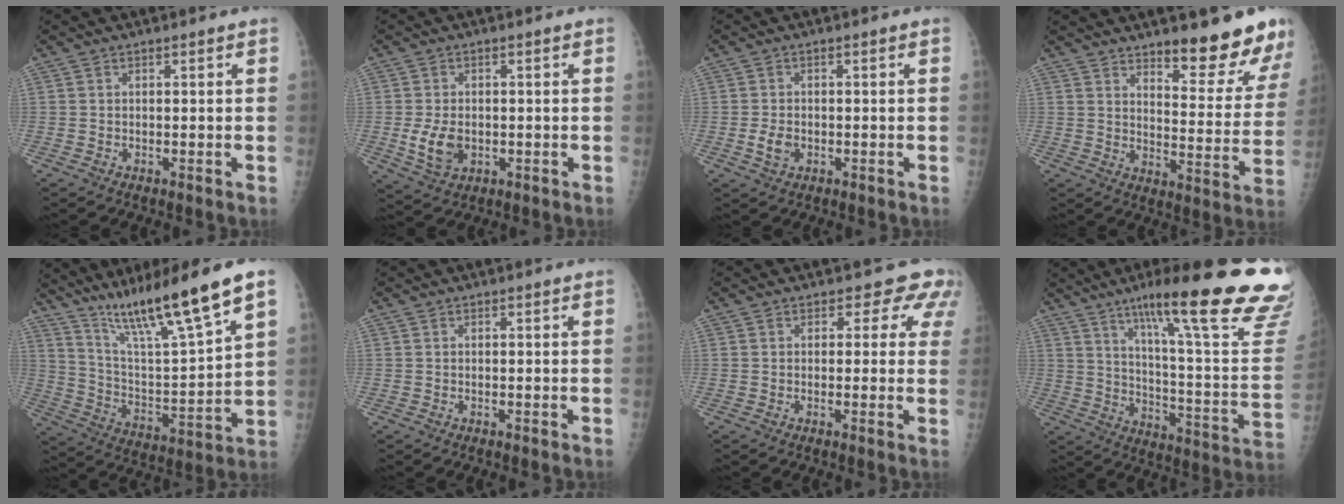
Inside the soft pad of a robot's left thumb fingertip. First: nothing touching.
{"total": 6.0, "force": [-0.9, 4.1, 4.3], "torque": [-0.074, -0.005, -0.008]}
{"total": 3.0, "force": [-0.8, 2.1, 2.0], "torque": [-0.036, 0.001, -0.013]}
{"total": 15.8, "force": [12.2, 3.8, 9.3], "torque": [-0.081, -0.097, 0.167]}
{"total": 19.6, "force": [13.7, 1.2, 13.9], "torque": [-0.219, -0.064, 0.247]}
{"total": 0.0}
{"total": 5.1, "force": [3.6, 3.3, 1.4], "torque": [0.021, -0.014, 0.019]}
{"total": 31.7, "force": [20.2, 4.6, 24.0], "torque": [-0.277, -0.073, 0.286]}